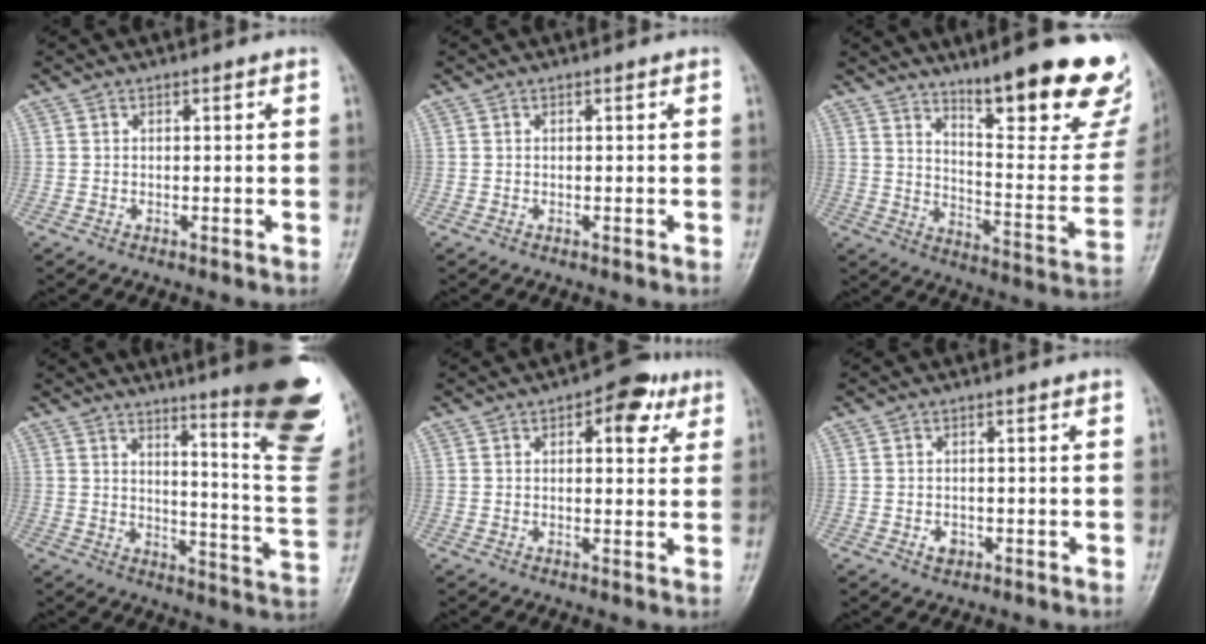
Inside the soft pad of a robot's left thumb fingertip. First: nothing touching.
{"total": 0.0}
{"total": 24.4, "force": [16.3, 5.8, 17.1], "torque": [-0.194, -0.103, 0.235]}
{"total": 23.6, "force": [13.9, 3.7, 18.8], "torque": [-0.204, -0.089, 0.180]}
{"total": 7.1, "force": [3.2, 3.7, 5.2], "torque": [-0.036, -0.004, 0.032]}
{"total": 2.0, "force": [-0.8, 1.5, 1.0], "torque": [-0.010, 0.002, -0.010]}